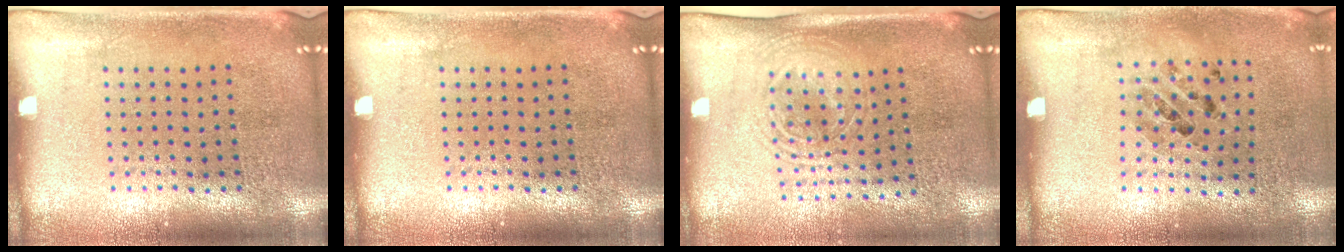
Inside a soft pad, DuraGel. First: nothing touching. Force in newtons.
{"total": 0.0}
{"total": 1.6, "press": 1.4, "slide": 0.9}
{"total": 0.9, "press": 0.7, "slide": 0.5}